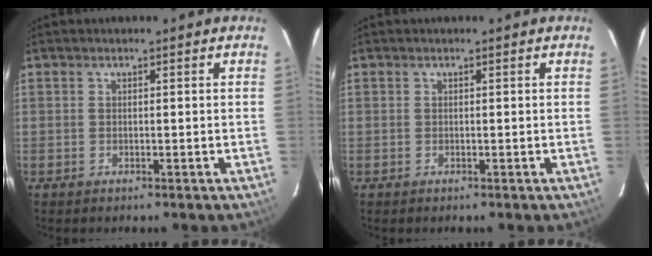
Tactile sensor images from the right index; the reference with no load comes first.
{"total": 0.0}